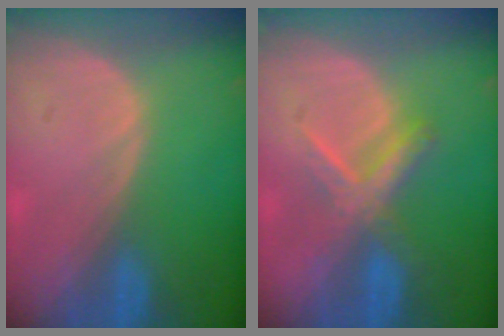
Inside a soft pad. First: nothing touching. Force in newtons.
{"total": 5.6, "press": 5.6, "slide": 0.1}